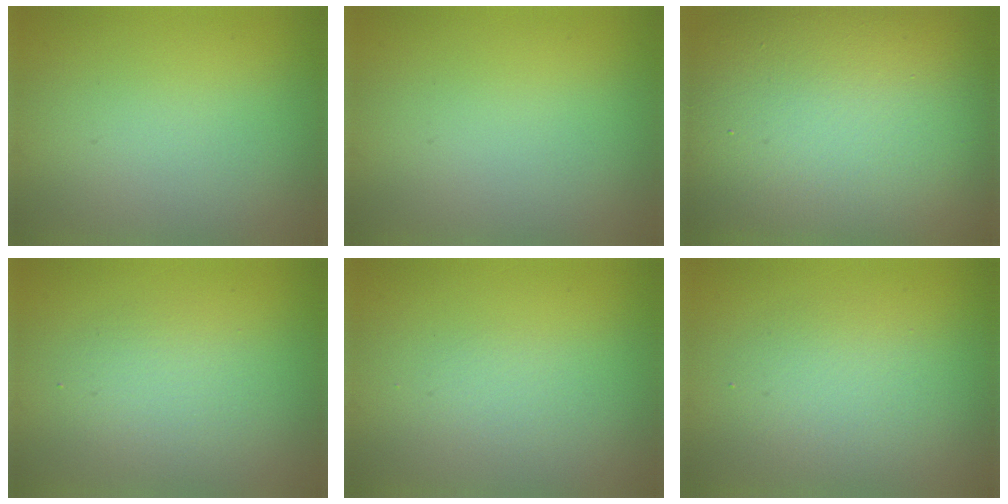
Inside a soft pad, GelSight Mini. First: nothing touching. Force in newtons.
{"total": 0.0}
{"total": 20.5, "press": 20.5, "slide": 1.4}
{"total": 2.5, "press": 2.5, "slide": 0.2}
{"total": 1.0, "press": 0.9, "slide": 0.1}
{"total": 2.8, "press": 2.8, "slide": 0.2}